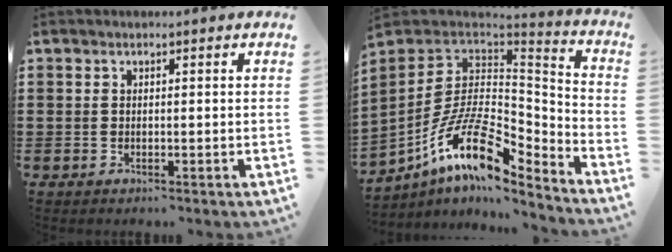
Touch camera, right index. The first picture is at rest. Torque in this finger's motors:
{"motor_torque": [-0.81, 0.62, -0.91, -0.21]}